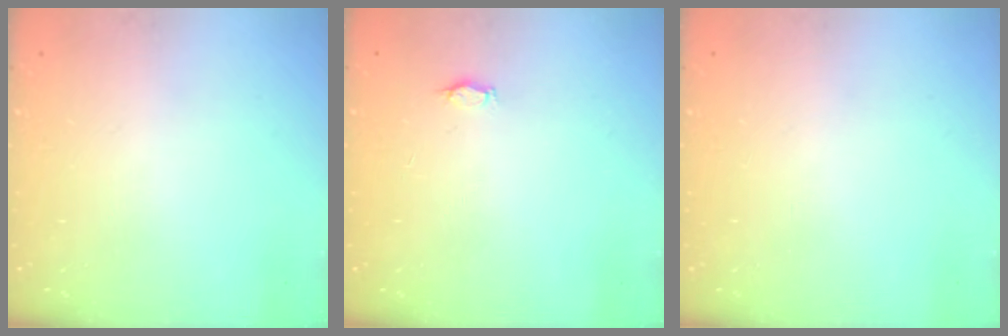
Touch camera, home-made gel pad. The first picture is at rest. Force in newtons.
{"total": 2.2, "press": 2.2, "slide": 0.3}
{"total": 0.0}